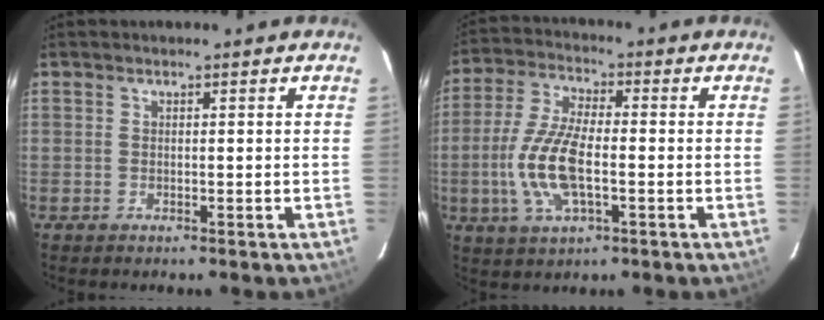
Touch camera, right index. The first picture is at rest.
{"total": 12.0, "force": [-2.5, 4.5, 10.8], "torque": [-0.235, -0.002, -0.050]}